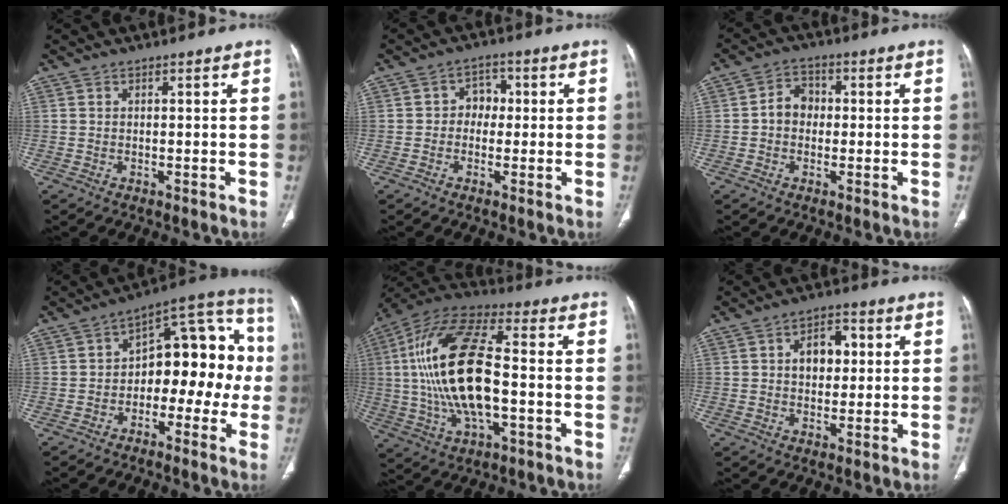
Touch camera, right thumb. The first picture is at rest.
{"total": 4.0, "force": [-0.1, 3.4, 2.2], "torque": [-0.003, 0.014, -0.012]}
{"total": 5.0, "force": [-0.2, 4.1, 2.8], "torque": [-0.029, 0.017, -0.014]}
{"total": 16.3, "force": [-1.9, 9.8, 13.0], "torque": [-0.116, 0.062, -0.040]}
{"total": 21.7, "force": [-0.7, 9.8, 19.4], "torque": [-0.393, 0.023, -0.014]}
{"total": 7.2, "force": [1.3, 4.9, 5.1], "torque": [-0.053, 0.011, 0.017]}